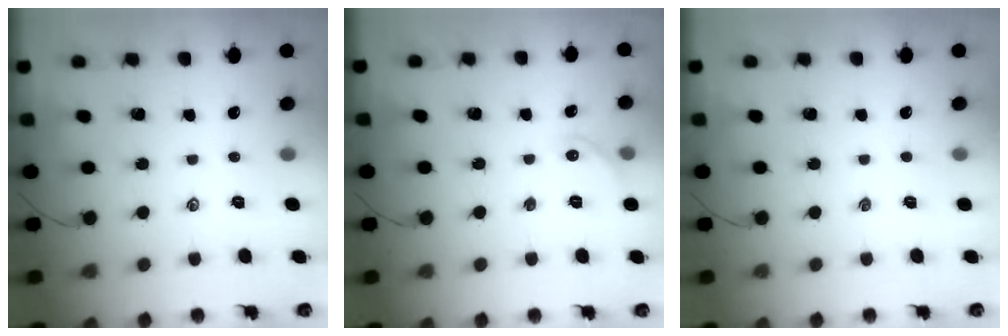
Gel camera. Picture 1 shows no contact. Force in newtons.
{"total": 6.1, "press": 6.0, "slide": 1.0}
{"total": 0.0}